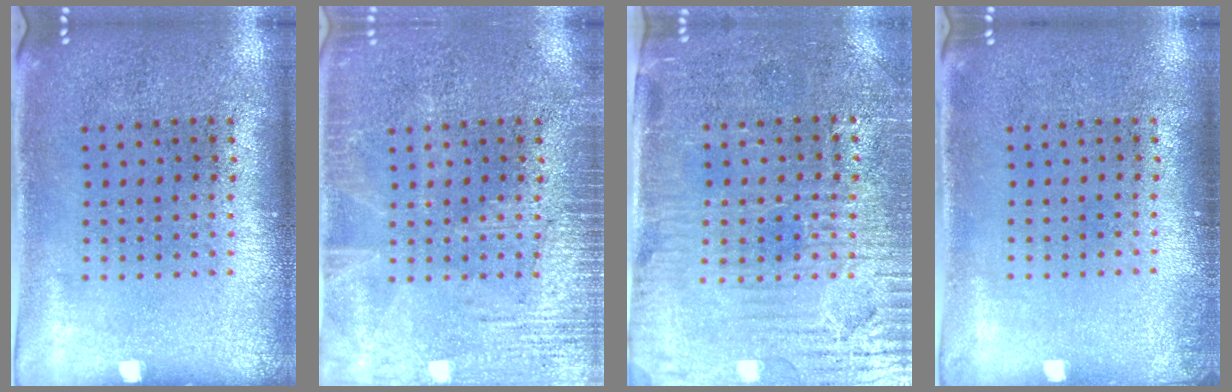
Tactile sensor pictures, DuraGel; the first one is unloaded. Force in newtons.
{"total": 3.5, "press": 3.5, "slide": 0.5}
{"total": 3.9, "press": 3.4, "slide": 1.8}
{"total": 0.6, "press": 0.6, "slide": 0.2}